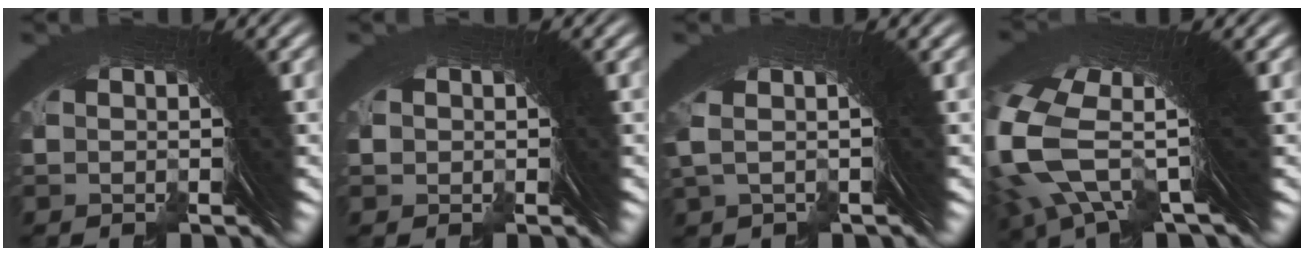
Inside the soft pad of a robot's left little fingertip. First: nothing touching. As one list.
[{"total": 1.3, "force": [-0.7, -0.1, -1.1], "torque": [0.020, -0.007, -0.005]}, {"total": 1.4, "force": [0.6, 0.0, 1.3], "torque": [-0.036, -0.006, 0.016]}, {"total": 11.1, "force": [1.7, 6.1, 9.1], "torque": [-0.199, -0.011, 0.027]}]